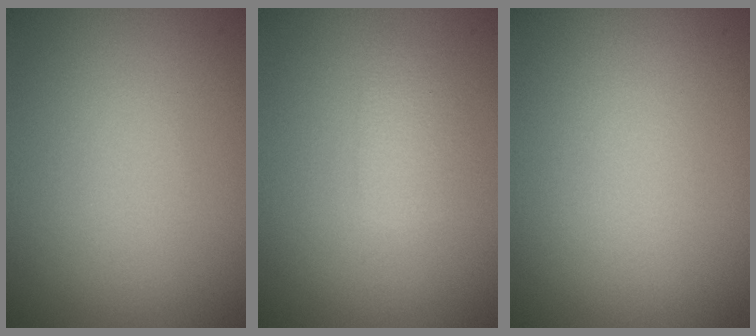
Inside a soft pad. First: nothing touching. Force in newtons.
{"total": 1.6, "press": 1.6, "slide": 0.0}
{"total": 0.0}